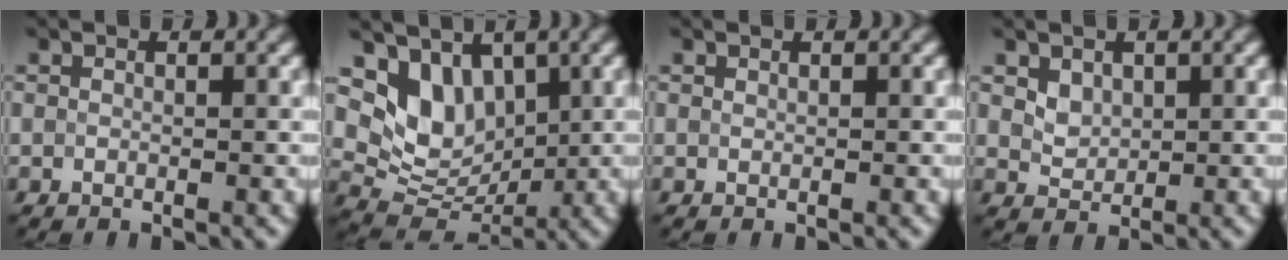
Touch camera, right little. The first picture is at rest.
{"total": 5.5, "force": [2.2, 3.8, 3.3], "torque": [-0.057, -0.015, 0.042]}
{"total": 0.0}
{"total": 1.6, "force": [0.8, 1.2, 0.7], "torque": [-0.011, -0.006, 0.020]}